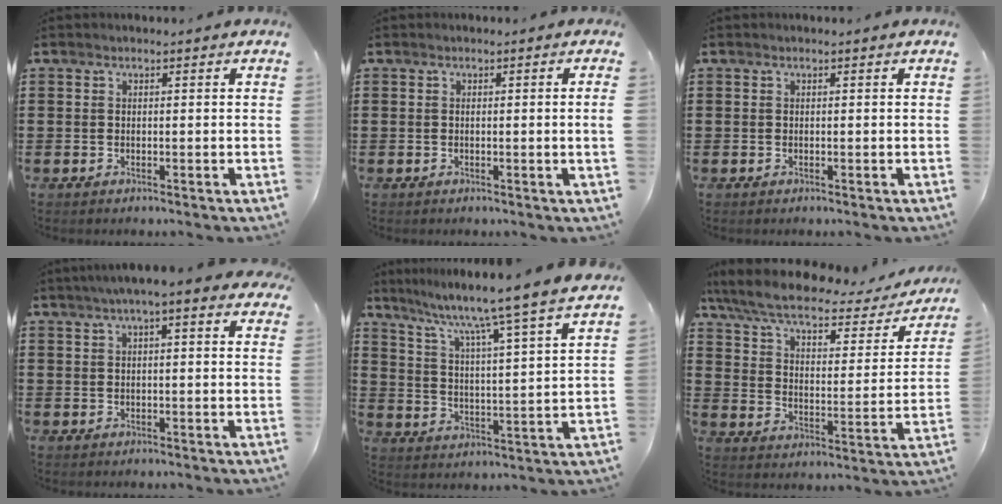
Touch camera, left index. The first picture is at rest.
{"total": 1.1, "force": [0.0, -0.5, 1.0], "torque": [-0.016, -0.006, -0.003]}
{"total": 0.0}
{"total": 4.0, "force": [2.6, 0.3, 3.1], "torque": [-0.066, 0.005, 0.045]}
{"total": 7.0, "force": [5.9, -1.7, 3.3], "torque": [-0.089, -0.054, 0.087]}
{"total": 6.9, "force": [5.3, 1.4, 4.2], "torque": [-0.101, -0.031, 0.086]}